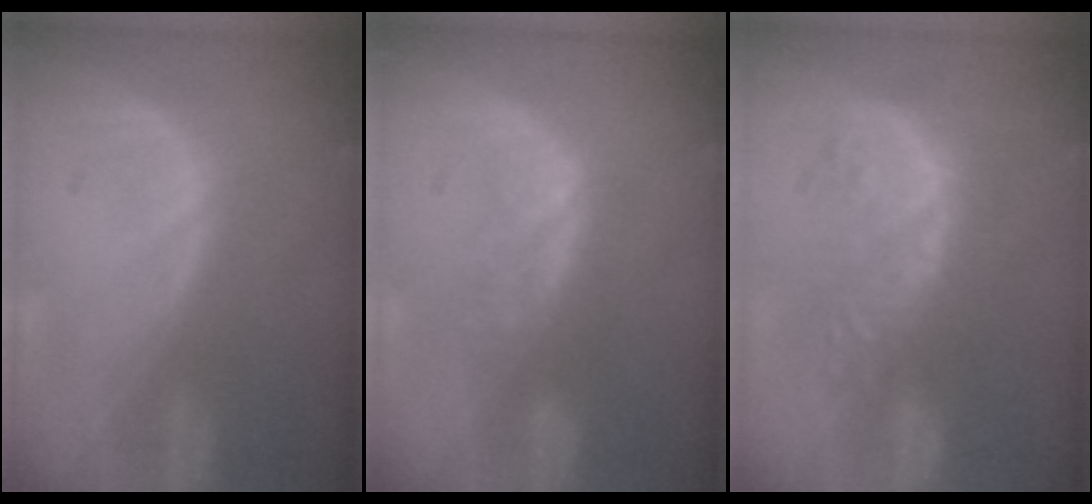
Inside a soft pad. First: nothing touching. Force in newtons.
{"total": 3.6, "press": 3.6, "slide": 0.7}
{"total": 9.5, "press": 8.5, "slide": 4.3}